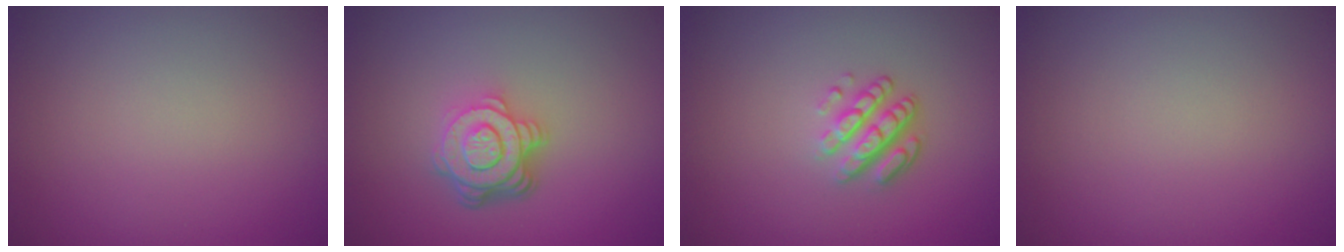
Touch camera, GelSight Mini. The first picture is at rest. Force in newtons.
{"total": 4.7, "press": 3.4, "slide": 3.3}
{"total": 3.4, "press": 2.5, "slide": 2.4}
{"total": 0.0}